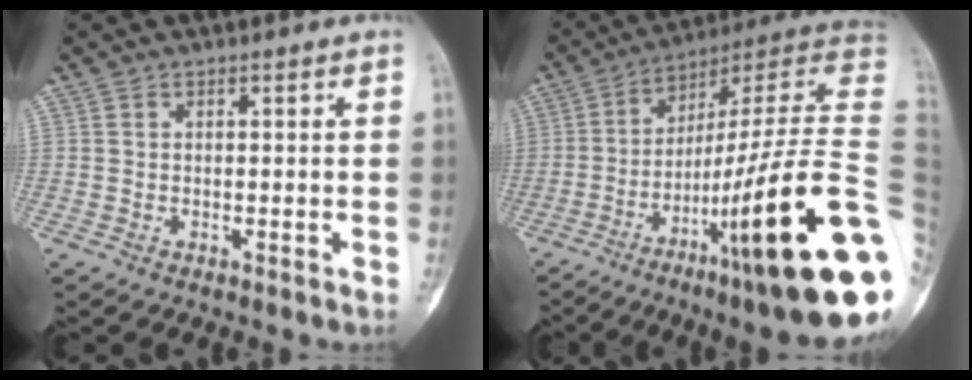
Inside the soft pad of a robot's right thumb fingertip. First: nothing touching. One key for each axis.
{"total": 32.7, "fx": -8.3, "fy": 5.1, "fz": 31.2, "tx": -0.383, "ty": 0.048, "tz": -0.134}